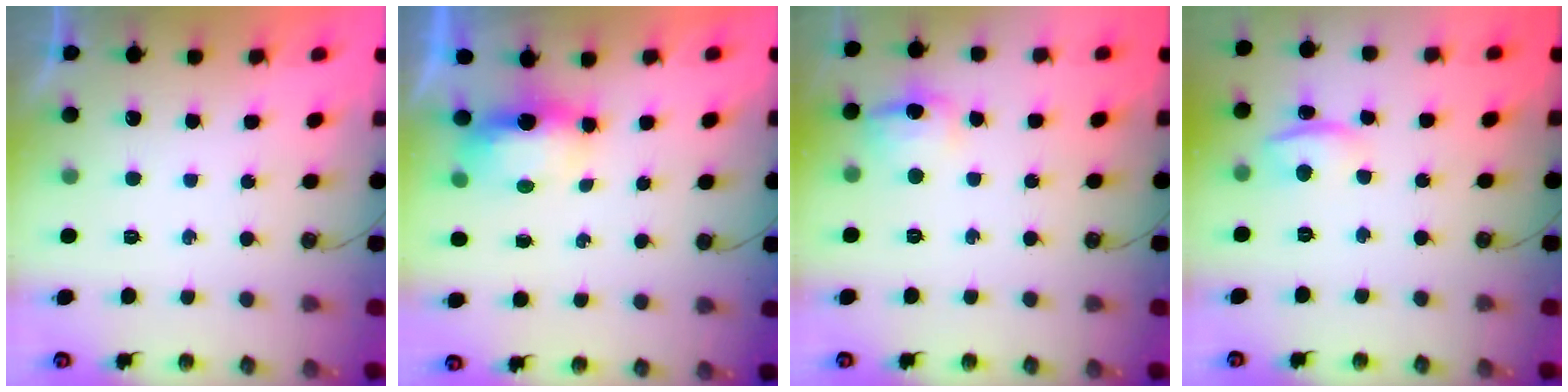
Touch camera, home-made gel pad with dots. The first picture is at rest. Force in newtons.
{"total": 9.9, "press": 6.8, "slide": 7.2}
{"total": 9.6, "press": 9.6, "slide": 0.8}
{"total": 2.0, "press": 1.5, "slide": 1.3}